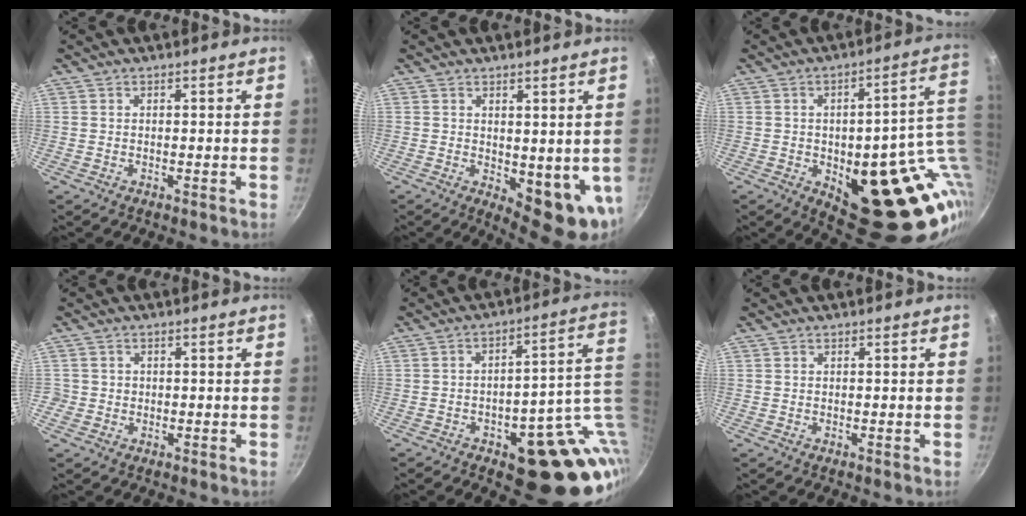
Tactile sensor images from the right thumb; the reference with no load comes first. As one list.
[{"total": 10.3, "force": [-1.8, 4.1, 9.3], "torque": [-0.097, -0.023, -0.010]}, {"total": 28.3, "force": [-4.4, 11.0, 25.7], "torque": [-0.247, 0.016, -0.035]}, {"total": 2.3, "force": [-0.3, 2.3, 0.1], "torque": [0.015, 0.008, -0.004]}, {"total": 22.0, "force": [-5.9, 8.5, 19.5], "torque": [-0.169, 0.045, -0.062]}, {"total": 0.0}]